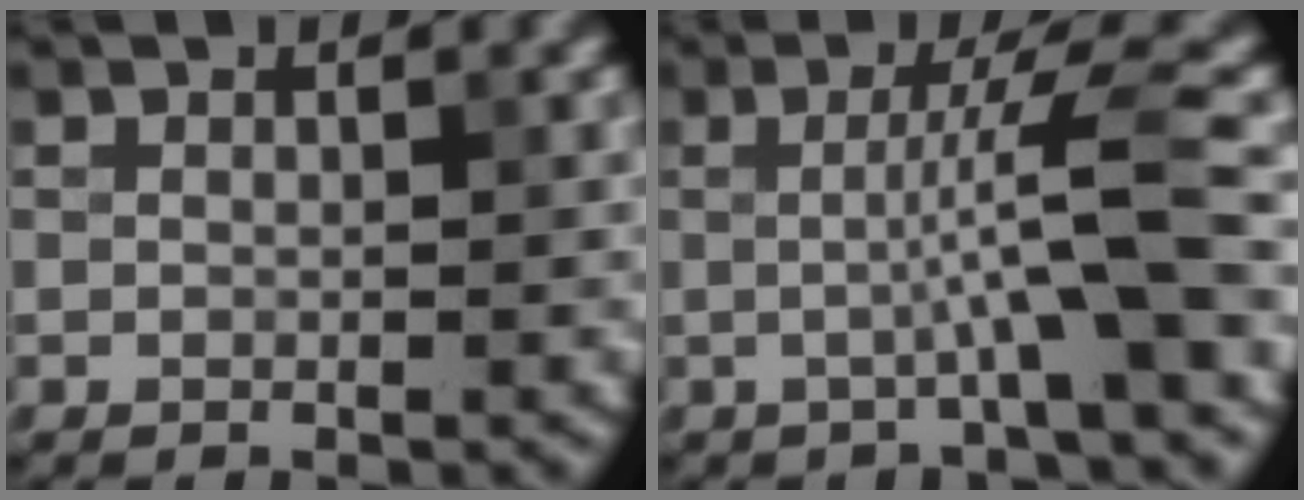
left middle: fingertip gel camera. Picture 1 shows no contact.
{"total": 5.1, "force": [-0.8, -0.1, 5.1], "torque": [-0.084, 0.014, -0.018]}